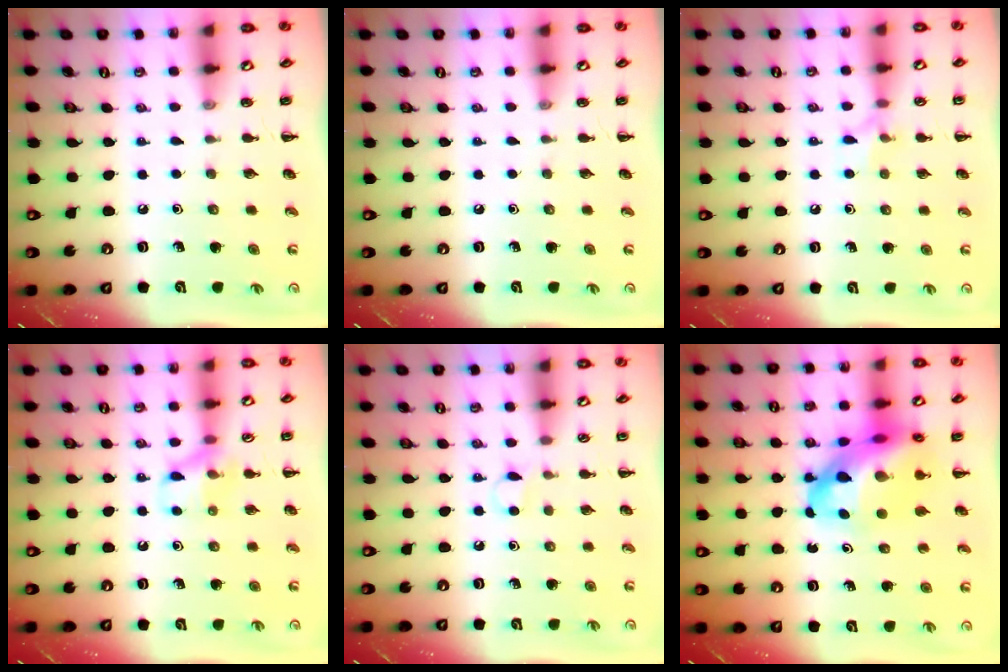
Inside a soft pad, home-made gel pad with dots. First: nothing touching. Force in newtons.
{"total": 0.0}
{"total": 6.4, "press": 6.2, "slide": 1.6}
{"total": 9.1, "press": 9.1, "slide": 0.7}
{"total": 3.2, "press": 3.0, "slide": 1.1}
{"total": 17.9, "press": 17.4, "slide": 4.2}